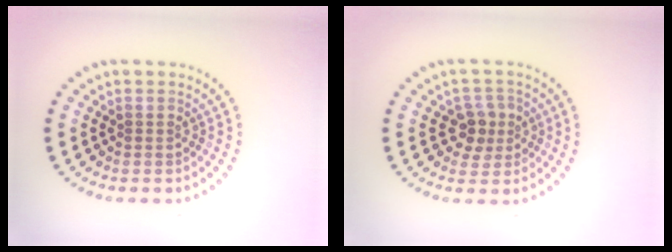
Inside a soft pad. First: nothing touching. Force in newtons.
{"total": 2.5, "press": 2.3, "slide": 1.0}